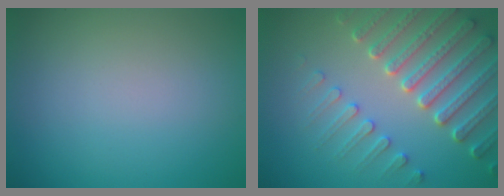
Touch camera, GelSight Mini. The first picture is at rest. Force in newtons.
{"total": 6.2, "press": 5.2, "slide": 3.4}